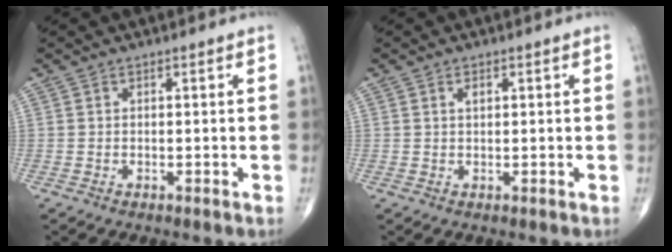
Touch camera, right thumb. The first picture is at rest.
{"total": 1.4, "force": [0.6, 0.8, 1.0], "torque": [-0.014, 0.000, 0.011]}